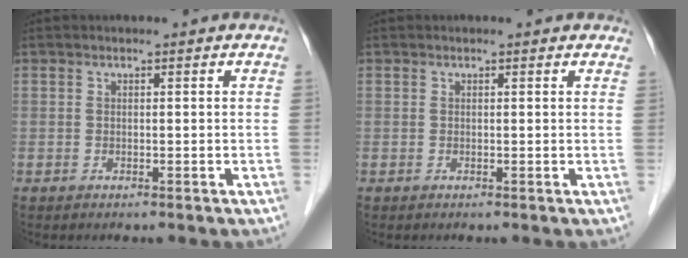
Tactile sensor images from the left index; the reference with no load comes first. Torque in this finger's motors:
{"motor_torque": [0.40, -0.12, -0.01, -0.01]}